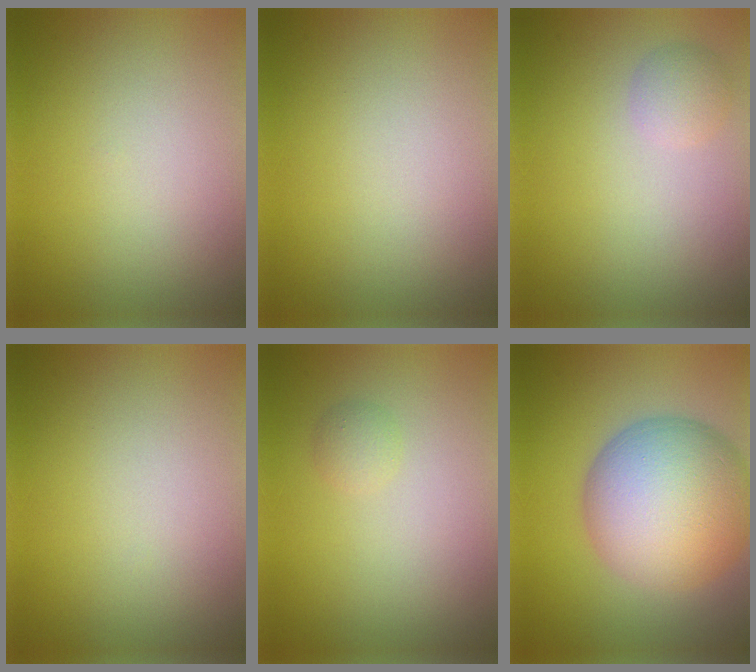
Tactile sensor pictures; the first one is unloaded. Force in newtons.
{"total": 0.0}
{"total": 1.6, "press": 1.6, "slide": 0.1}
{"total": 0.0}
{"total": 0.9, "press": 0.9, "slide": 0.0}
{"total": 11.7, "press": 11.7, "slide": 0.4}